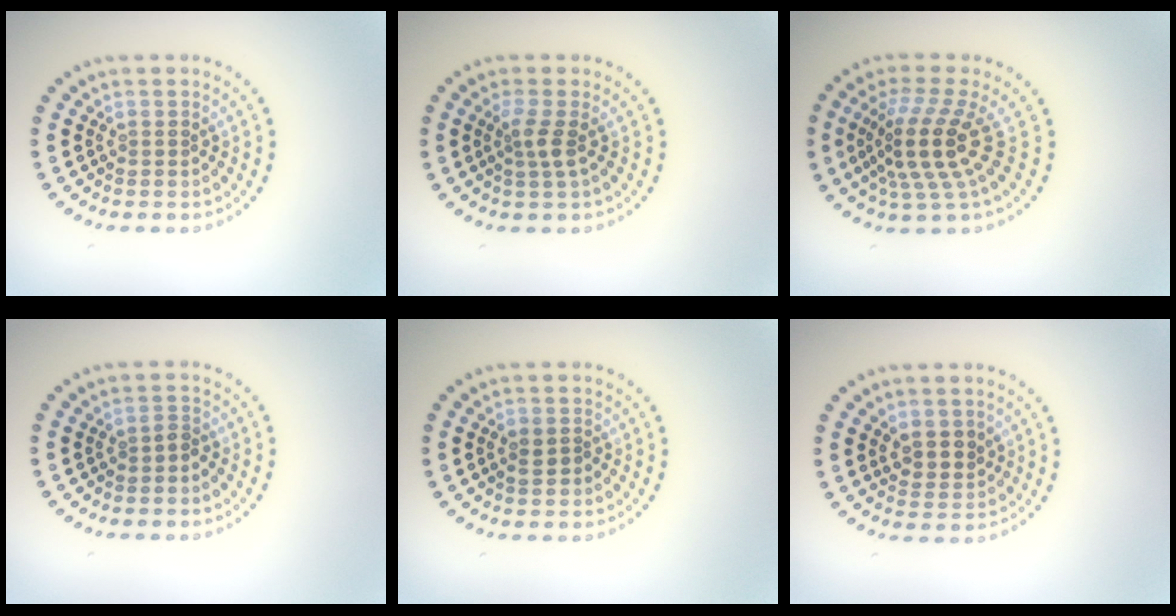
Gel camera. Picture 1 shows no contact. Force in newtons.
{"total": 1.8, "press": 1.4, "slide": 1.2}
{"total": 4.9, "press": 3.6, "slide": 3.4}
{"total": 1.0, "press": 0.8, "slide": 0.6}
{"total": 1.5, "press": 1.5, "slide": 0.1}
{"total": 2.2, "press": 2.0, "slide": 0.9}